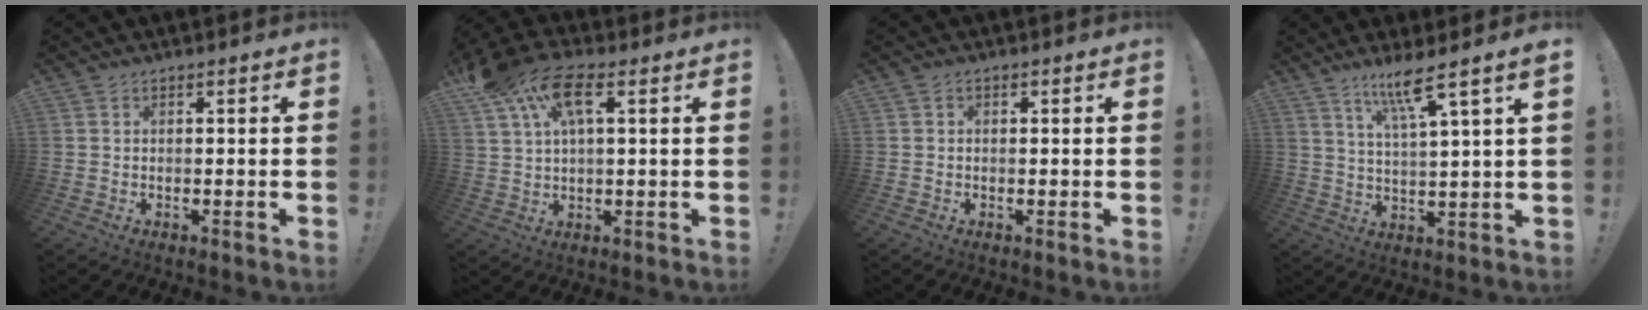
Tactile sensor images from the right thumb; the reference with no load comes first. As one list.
[{"total": 13.0, "force": [6.2, 6.1, 9.6], "torque": [-0.185, -0.016, 0.111]}, {"total": 0.9, "force": [-0.5, 0.5, 0.5], "torque": [-0.009, 0.004, -0.010]}, {"total": 9.3, "force": [6.1, -0.3, 6.9], "torque": [-0.120, -0.026, 0.093]}]